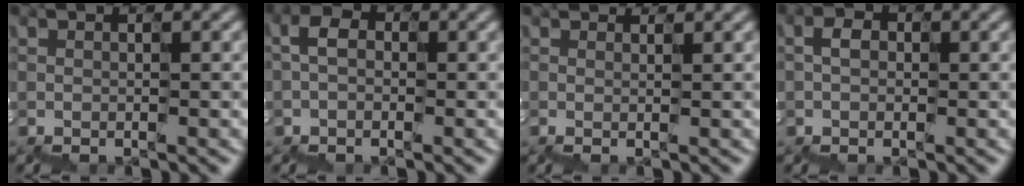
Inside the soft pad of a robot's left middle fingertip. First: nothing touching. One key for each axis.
{"total": 1.1, "fx": -0.7, "fy": 0.8, "fz": 0.4, "tx": -0.053, "ty": 0.004, "tz": -0.019}
{"total": 1.4, "fx": 1.0, "fy": 0.7, "fz": 0.6, "tx": 0.006, "ty": 0.018, "tz": 0.011}
{"total": 0.7, "fx": -0.4, "fy": 0.6, "fz": 0.2, "tx": -0.039, "ty": 0.003, "tz": -0.009}